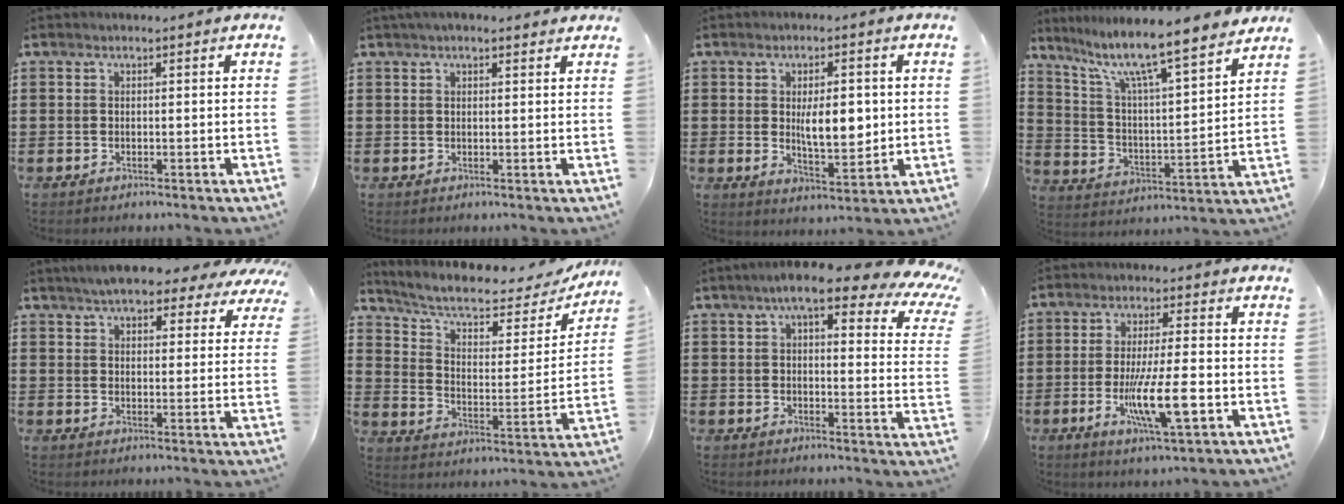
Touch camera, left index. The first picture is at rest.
{"total": 2.1, "force": [1.6, 0.7, 1.1], "torque": [-0.024, 0.007, 0.029]}
{"total": 7.2, "force": [0.8, 2.9, 6.5], "torque": [-0.099, -0.003, 0.008]}
{"total": 9.5, "force": [7.9, 0.5, 5.2], "torque": [-0.123, -0.059, 0.127]}
{"total": 6.0, "force": [5.3, 1.4, 2.4], "torque": [-0.060, -0.014, 0.093]}
{"total": 7.3, "force": [5.7, 1.9, 4.2], "torque": [-0.097, -0.036, 0.092]}
{"total": 10.0, "force": [6.9, 2.1, 7.0], "torque": [-0.123, -0.022, 0.113]}
{"total": 9.8, "force": [-2.7, 1.7, 9.3], "torque": [-0.174, -0.012, -0.048]}